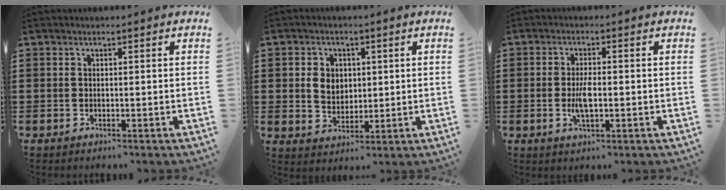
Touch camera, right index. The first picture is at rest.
{"total": 4.3, "force": [0.8, 3.7, 2.1], "torque": [-0.054, 0.013, 0.011]}
{"total": 4.1, "force": [-0.6, 1.4, 3.8], "torque": [-0.083, -0.003, -0.015]}